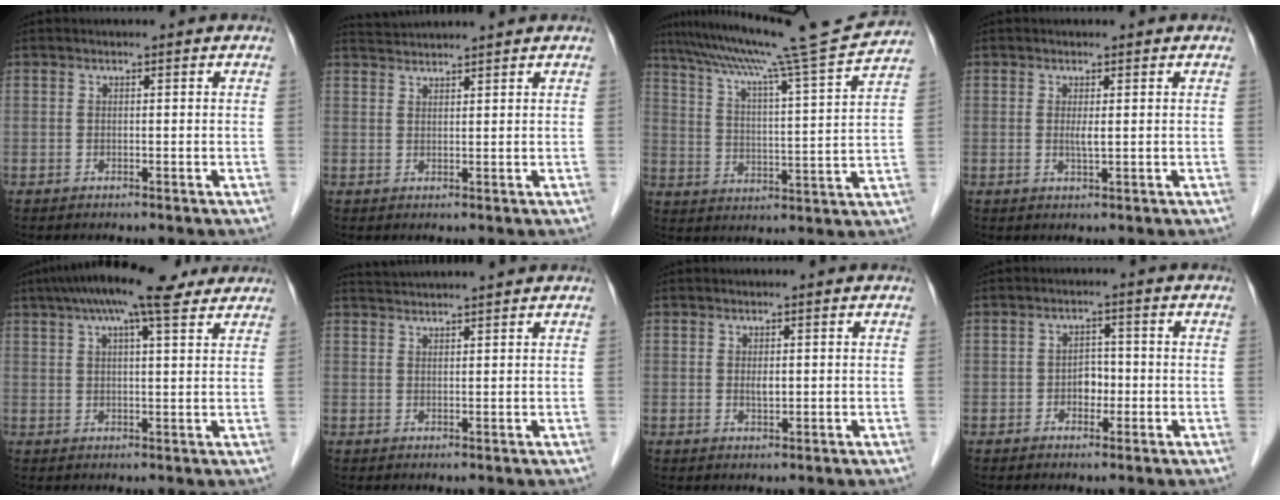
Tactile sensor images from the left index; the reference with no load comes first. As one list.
[{"total": 4.2, "force": [4.1, -0.7, 0.7], "torque": [-0.012, 0.027, 0.072]}, {"total": 18.6, "force": [16.7, -2.6, 7.6], "torque": [-0.138, -0.029, 0.240]}, {"total": 1.5, "force": [0.2, 0.1, 1.4], "torque": [-0.033, -0.003, 0.006]}, {"total": 13.0, "force": [9.3, 2.6, 8.8], "torque": [-0.153, 0.045, 0.144]}, {"total": 5.9, "force": [5.6, -0.6, 1.7], "torque": [-0.029, 0.031, 0.085]}, {"total": 1.4, "force": [0.2, 0.6, 1.3], "torque": [-0.024, -0.003, 0.006]}, {"total": 2.8, "force": [-0.8, 1.9, 1.8], "torque": [-0.024, 0.008, -0.013]}]